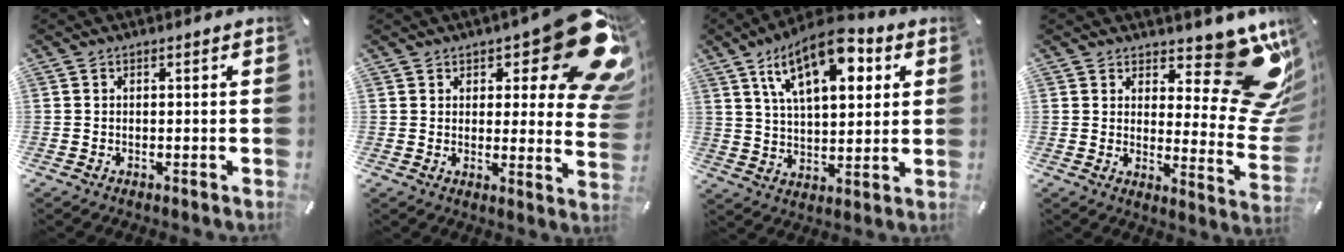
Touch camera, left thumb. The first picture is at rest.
{"total": 18.7, "force": [10.9, 6.9, 13.5], "torque": [-0.155, -0.086, 0.182]}
{"total": 17.1, "force": [8.5, 8.1, 12.4], "torque": [-0.210, -0.020, 0.141]}
{"total": 19.0, "force": [10.5, 8.5, 13.4], "torque": [-0.138, -0.095, 0.177]}